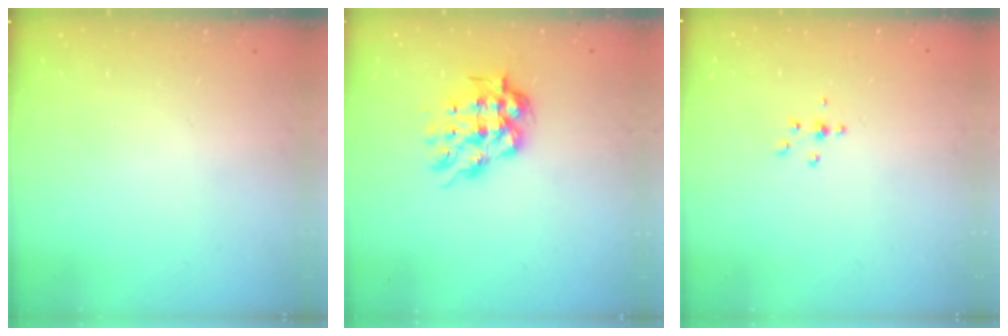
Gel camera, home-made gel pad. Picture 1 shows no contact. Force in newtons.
{"total": 9.3, "press": 9.3, "slide": 1.2}
{"total": 4.6, "press": 4.3, "slide": 1.5}